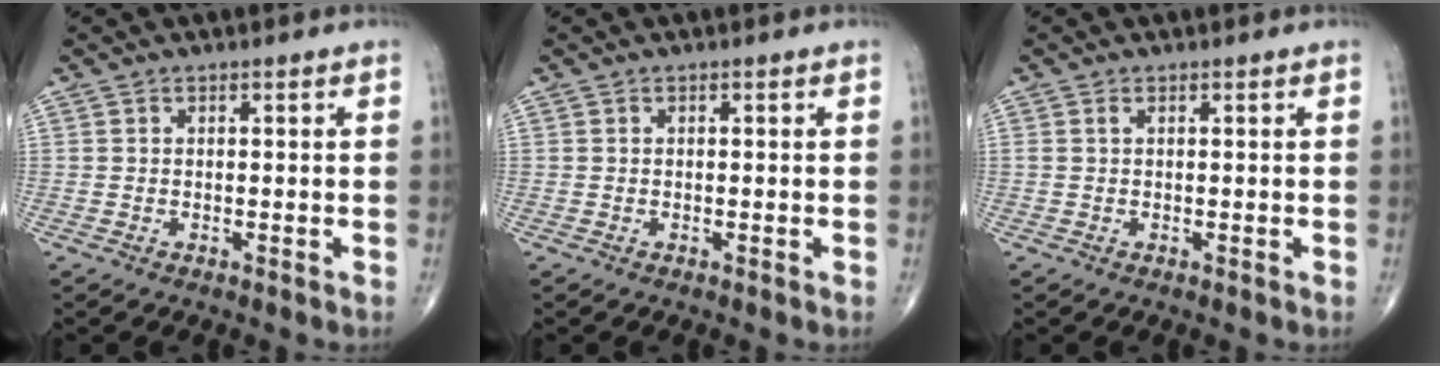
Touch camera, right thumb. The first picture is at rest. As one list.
[{"total": 0.0}, {"total": 0.5, "force": [0.2, 0.2, 0.5], "torque": [-0.018, 0.004, 0.005]}]